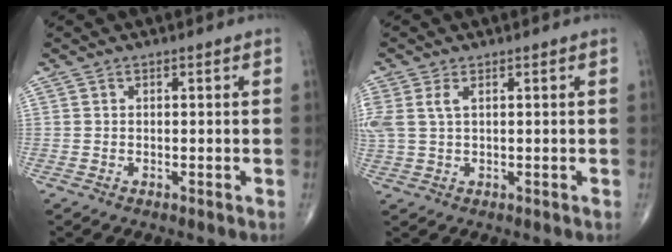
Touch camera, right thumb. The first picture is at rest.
{"total": 5.1, "force": [1.4, 2.6, 4.1], "torque": [-0.121, 0.018, 0.038]}